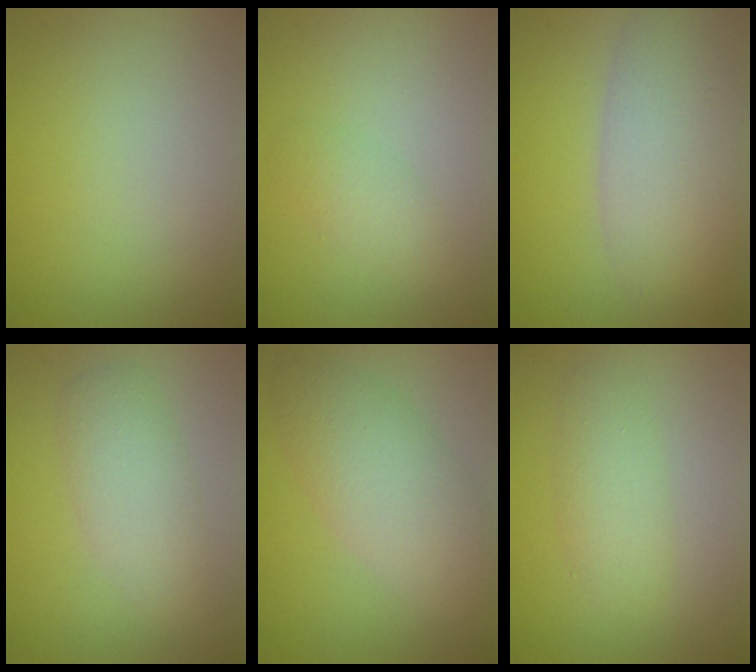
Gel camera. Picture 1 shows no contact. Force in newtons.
{"total": 1.6, "press": 1.6, "slide": 0.1}
{"total": 7.5, "press": 7.5, "slide": 0.5}
{"total": 3.4, "press": 3.4, "slide": 0.1}
{"total": 5.3, "press": 5.3, "slide": 0.4}
{"total": 2.3, "press": 2.3, "slide": 0.1}